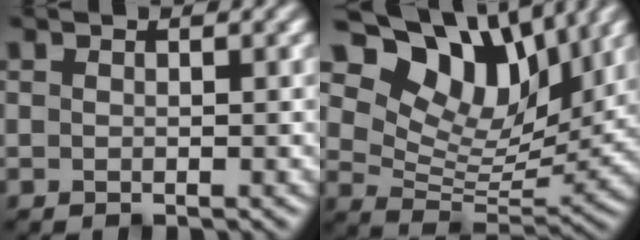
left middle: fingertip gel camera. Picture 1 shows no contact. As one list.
[{"total": 11.7, "force": [6.7, 6.8, 6.7], "torque": [-0.127, 0.011, 0.116]}]